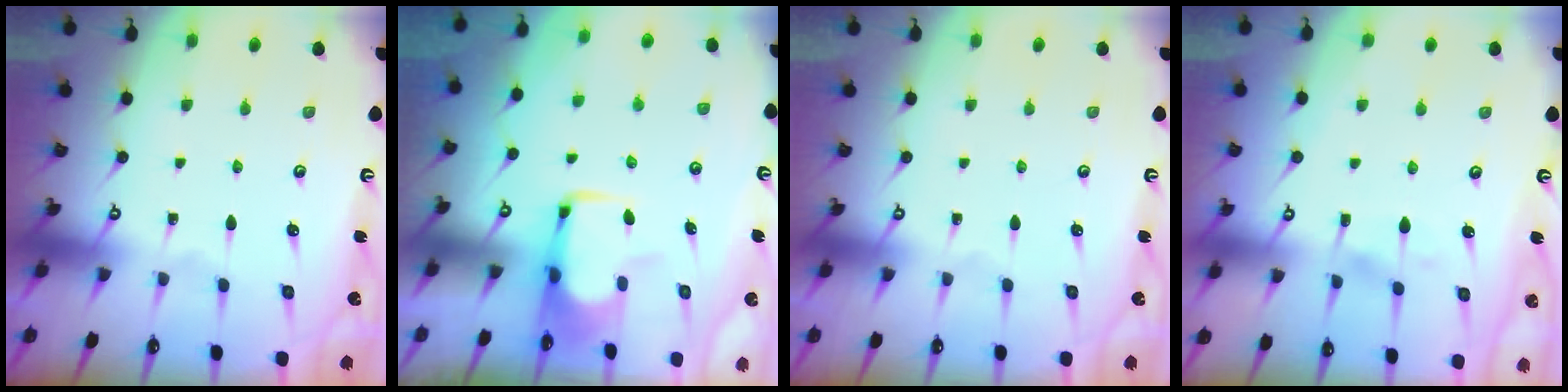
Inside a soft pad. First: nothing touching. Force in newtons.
{"total": 1.7, "press": 1.6, "slide": 0.5}
{"total": 0.0}
{"total": 5.2, "press": 5.2, "slide": 0.3}